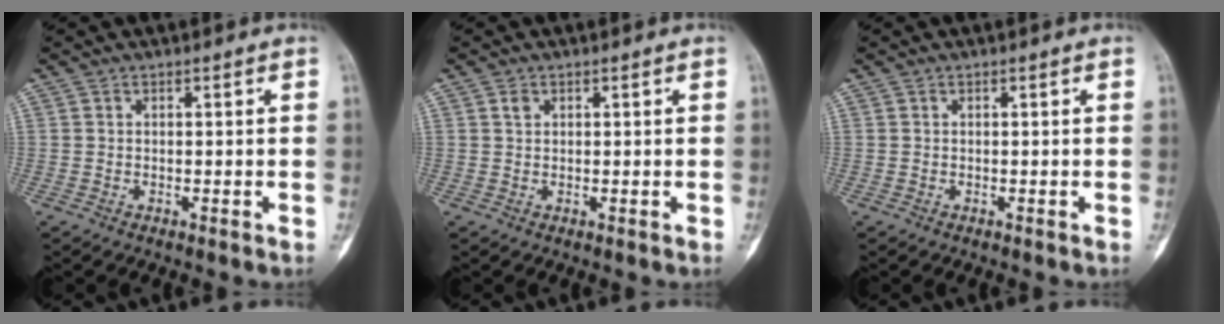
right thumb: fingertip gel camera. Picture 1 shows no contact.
{"total": 1.1, "force": [0.5, 0.8, 0.5], "torque": [-0.005, 0.000, 0.009]}
{"total": 0.0}